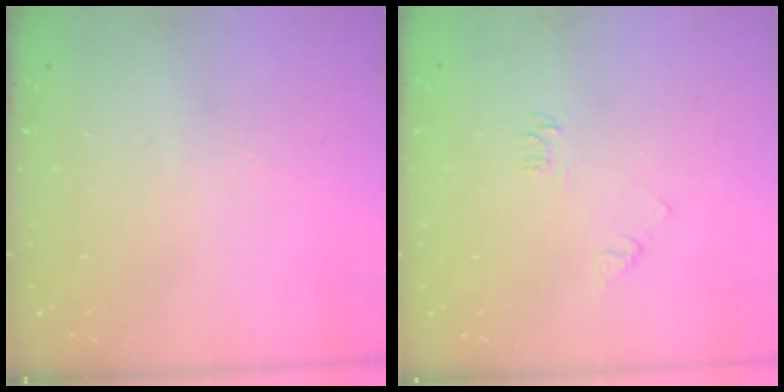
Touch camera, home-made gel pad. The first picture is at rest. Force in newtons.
{"total": 4.3, "press": 4.3, "slide": 0.5}